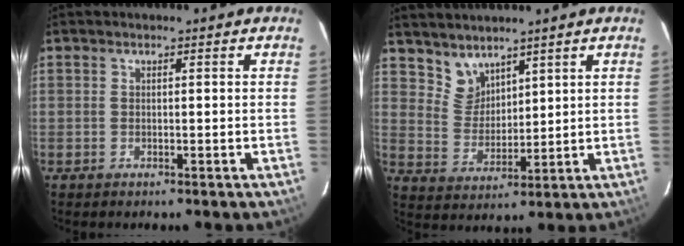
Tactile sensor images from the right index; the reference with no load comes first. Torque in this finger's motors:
{"motor_torque": [0.02, 0.40, 0.00, 0.00]}